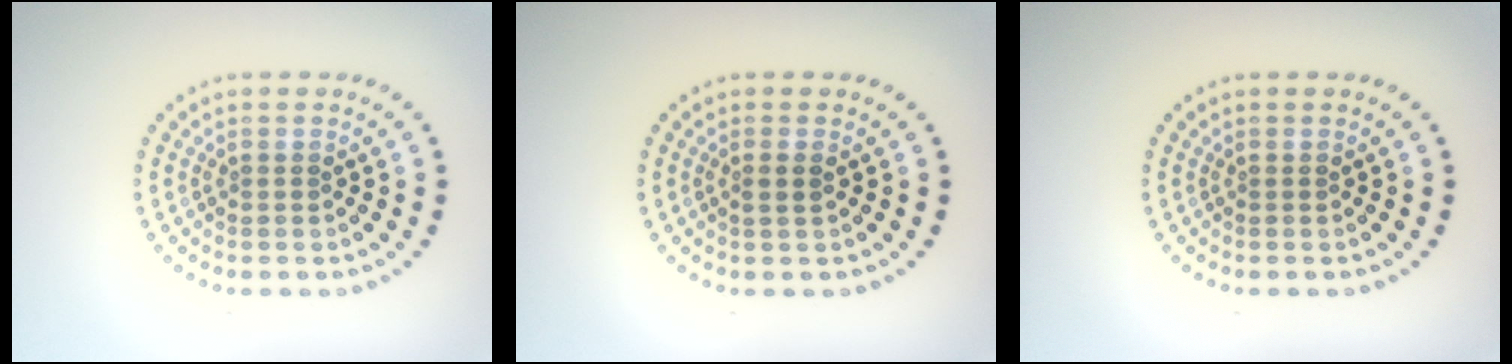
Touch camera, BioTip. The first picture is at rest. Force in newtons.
{"total": 1.0, "press": 0.8, "slide": 0.5}
{"total": 0.0}